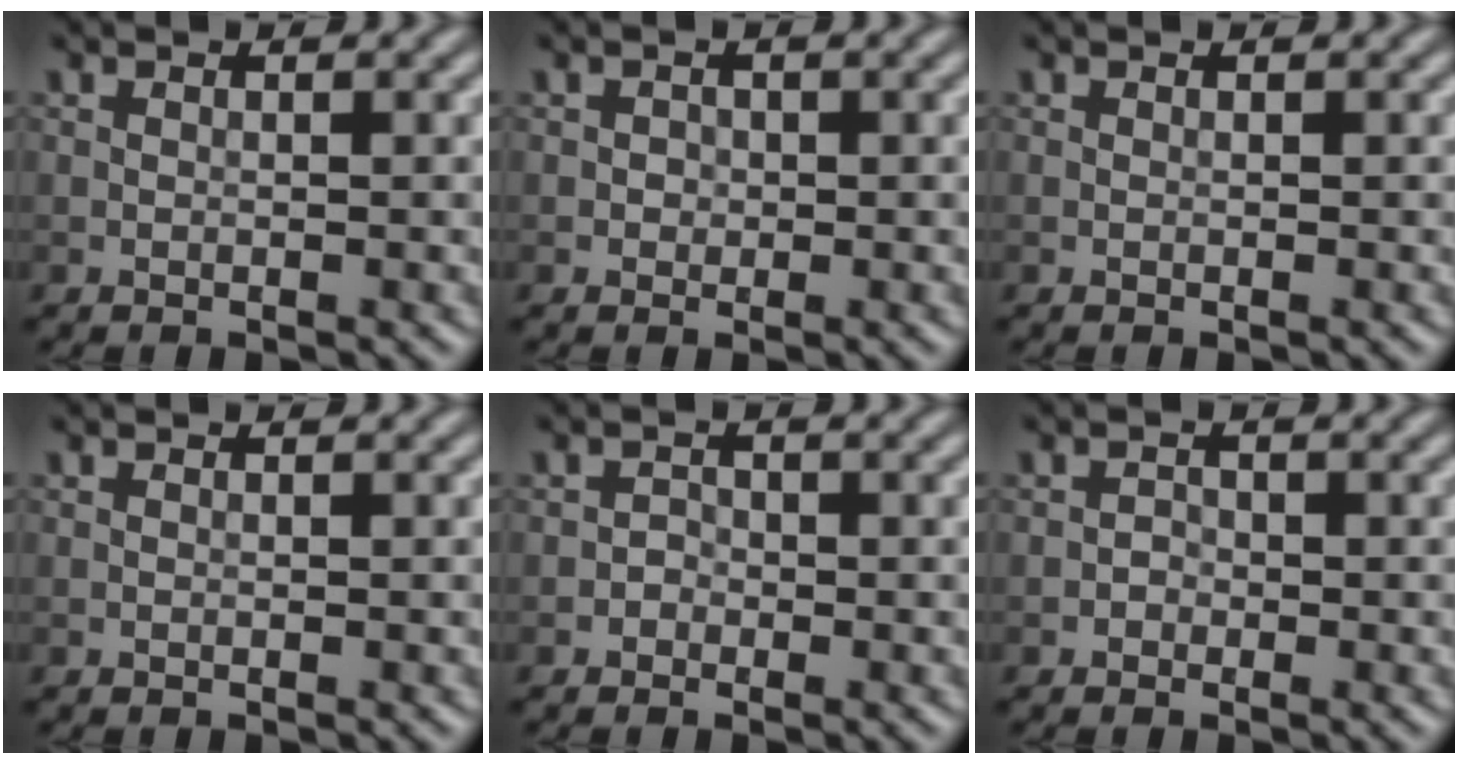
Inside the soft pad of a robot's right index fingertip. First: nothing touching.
{"total": 0.8, "force": [0.0, 0.8, 0.2], "torque": [0.003, -0.002, -0.001]}
{"total": 0.0}
{"total": 0.0}
{"total": 0.9, "force": [-0.5, 0.7, 0.1], "torque": [0.005, 0.001, -0.008]}
{"total": 0.8, "force": [-0.4, 0.7, 0.1], "torque": [0.002, 0.000, -0.008]}